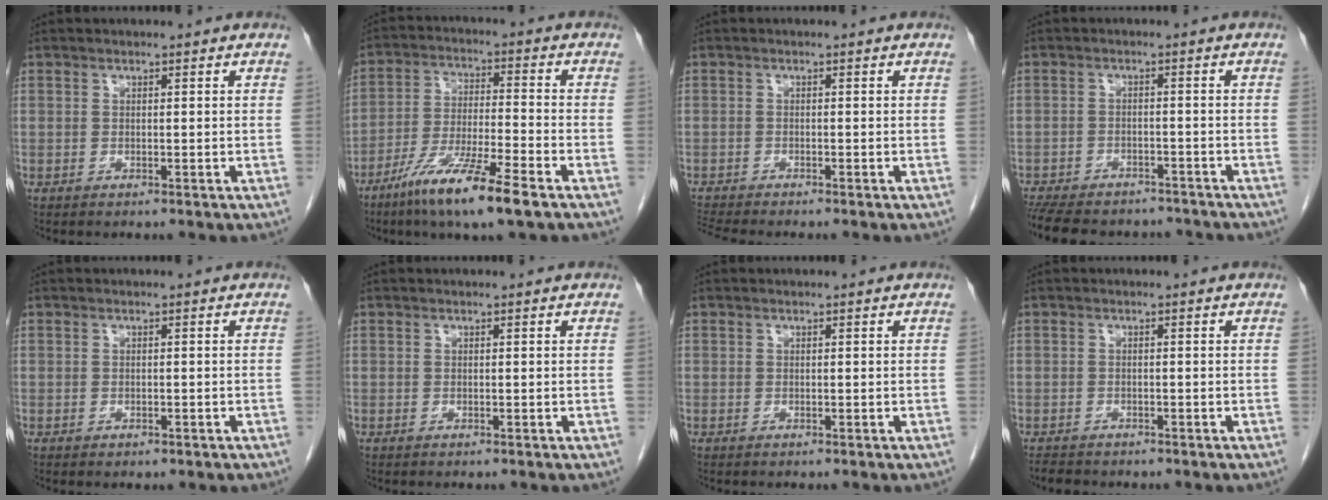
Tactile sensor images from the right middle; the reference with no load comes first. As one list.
[{"total": 12.1, "force": [-7.6, 0.3, 9.4], "torque": [-0.184, -0.034, -0.140]}, {"total": 3.0, "force": [-2.8, -0.9, 0.6], "torque": [-0.020, -0.018, -0.053]}, {"total": 16.4, "force": [-13.9, 6.1, 6.1], "torque": [-0.163, -0.014, -0.184]}, {"total": 0.8, "force": [-0.4, 0.5, 0.5], "torque": [-0.010, -0.001, -0.002]}, {"total": 0.0}, {"total": 0.0}, {"total": 2.6, "force": [-2.3, 1.1, 0.5], "torque": [-0.018, -0.005, -0.036]}]